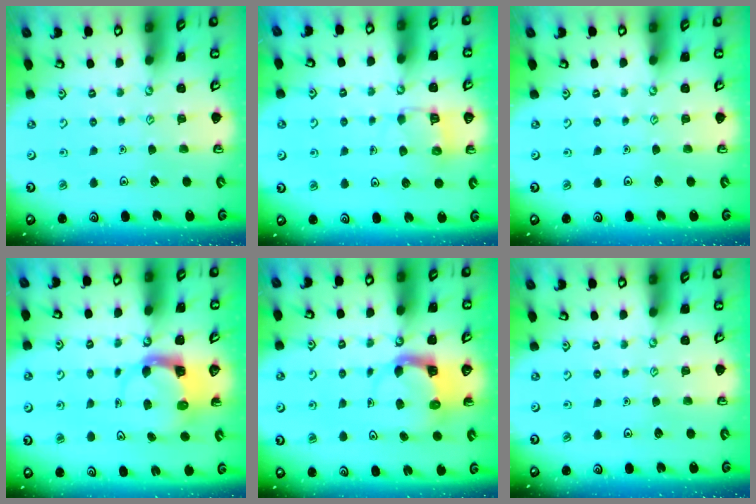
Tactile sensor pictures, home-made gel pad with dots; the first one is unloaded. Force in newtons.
{"total": 6.3, "press": 6.3, "slide": 0.5}
{"total": 0.0}
{"total": 3.7, "press": 3.7, "slide": 0.6}
{"total": 4.0, "press": 4.0, "slide": 0.3}
{"total": 0.0}